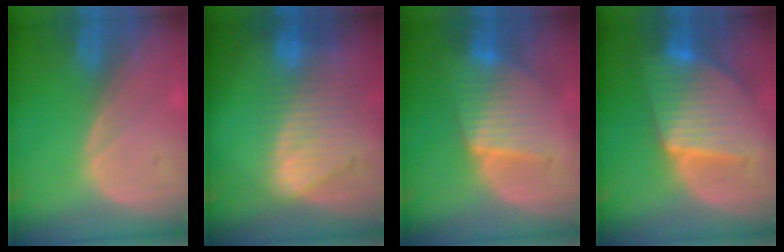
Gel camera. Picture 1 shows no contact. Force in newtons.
{"total": 9.3, "press": 8.1, "slide": 4.6}
{"total": 7.1, "press": 7.1, "slide": 0.1}
{"total": 10.0, "press": 10.0, "slide": 0.8}